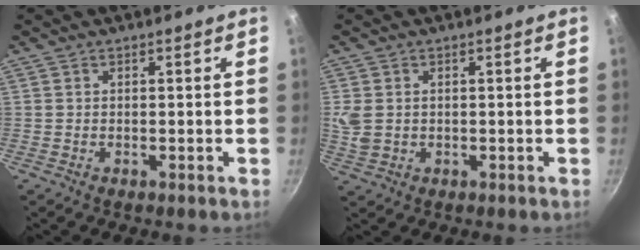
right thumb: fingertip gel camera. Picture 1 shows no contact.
{"total": 4.2, "force": [0.4, 3.3, 2.6], "torque": [-0.051, -0.004, 0.012]}